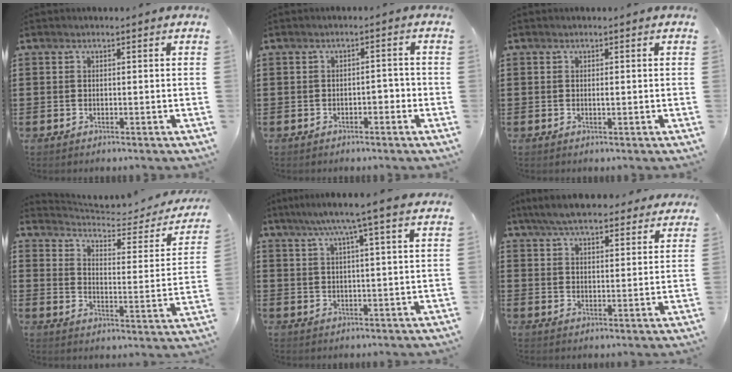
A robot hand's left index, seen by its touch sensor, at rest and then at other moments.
{"total": 1.8, "force": [-1.3, 0.7, 1.0], "torque": [-0.023, 0.002, -0.028]}
{"total": 0.5, "force": [0.0, 0.0, 0.5], "torque": [-0.011, -0.002, 0.001]}
{"total": 3.5, "force": [3.0, 0.6, 1.6], "torque": [-0.053, -0.025, 0.044]}
{"total": 6.0, "force": [4.3, -0.7, 4.1], "torque": [-0.092, -0.008, 0.072]}
{"total": 6.7, "force": [6.2, 1.1, 2.4], "torque": [-0.067, -0.013, 0.114]}